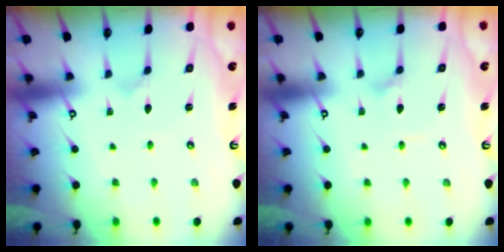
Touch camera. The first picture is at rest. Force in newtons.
{"total": 5.0, "press": 4.9, "slide": 0.7}